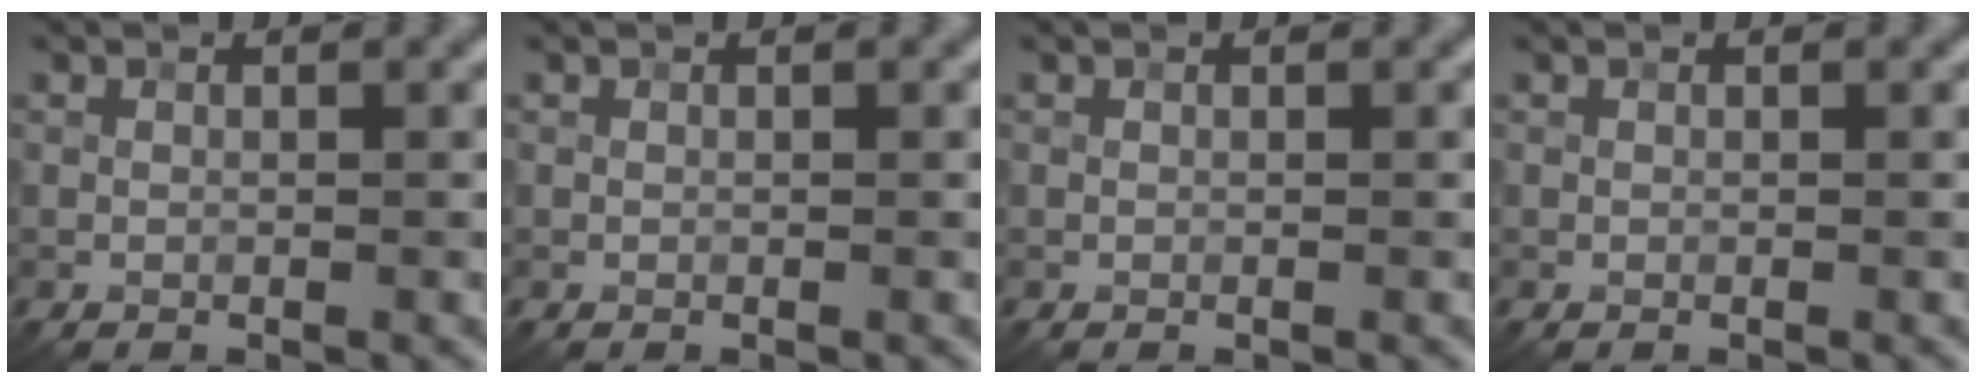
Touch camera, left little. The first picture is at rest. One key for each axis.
{"total": 0.0}
{"total": 0.0}
{"total": 0.0}